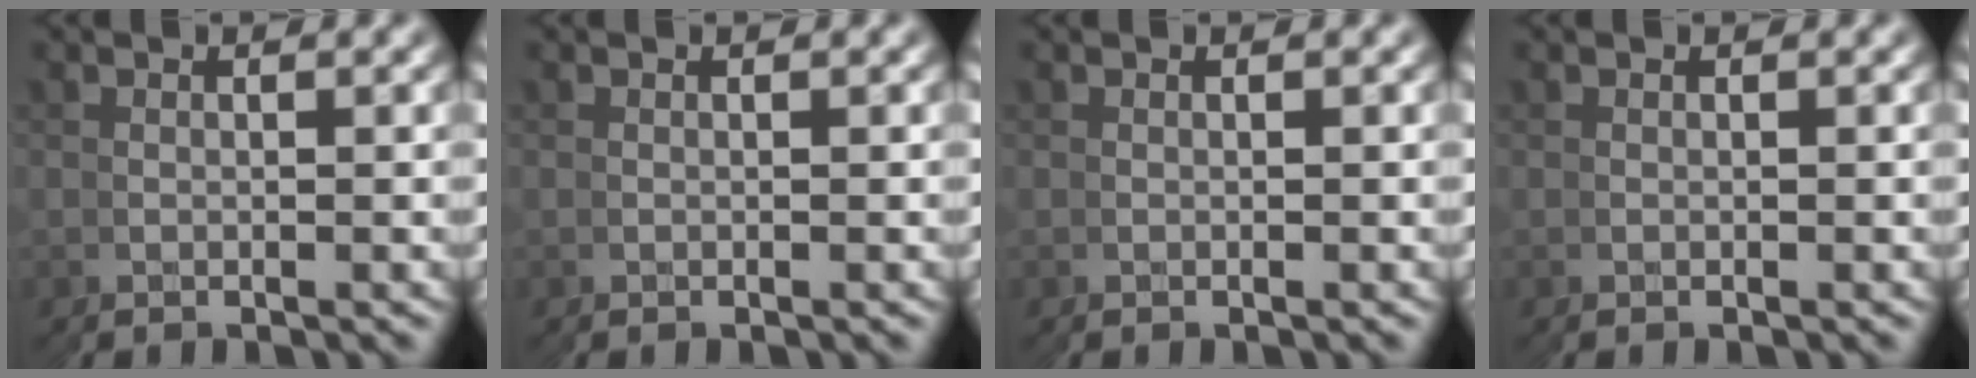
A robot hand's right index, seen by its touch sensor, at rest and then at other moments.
{"total": 0.0}
{"total": 0.0}
{"total": 0.0}